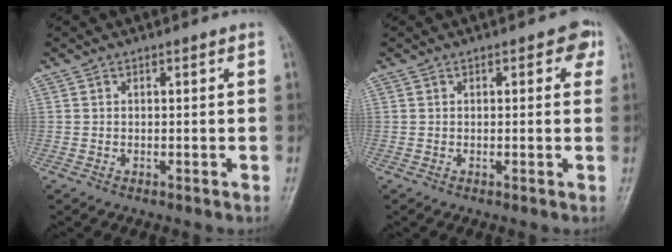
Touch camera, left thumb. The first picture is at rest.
{"total": 3.0, "force": [1.1, 1.7, 2.2], "torque": [-0.004, 0.002, 0.004]}